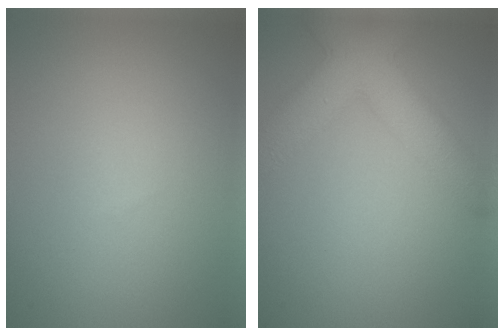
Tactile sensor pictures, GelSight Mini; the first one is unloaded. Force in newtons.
{"total": 8.3, "press": 8.3, "slide": 0.4}